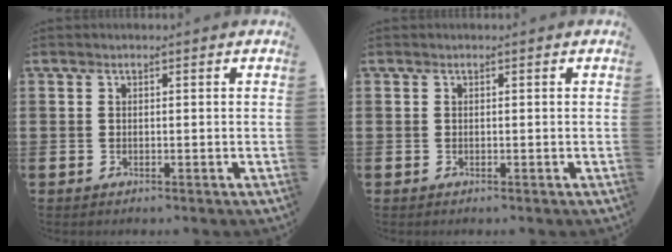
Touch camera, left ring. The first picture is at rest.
{"total": 0.0}